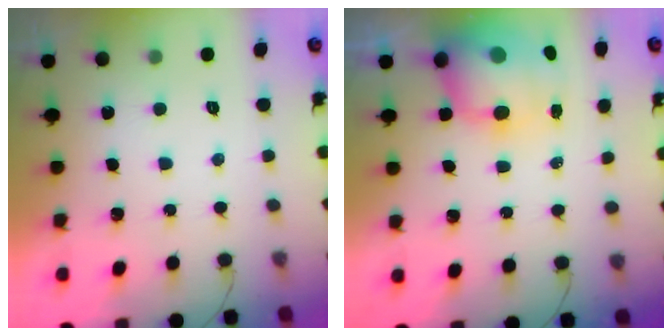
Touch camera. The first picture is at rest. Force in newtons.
{"total": 10.3, "press": 9.9, "slide": 2.8}